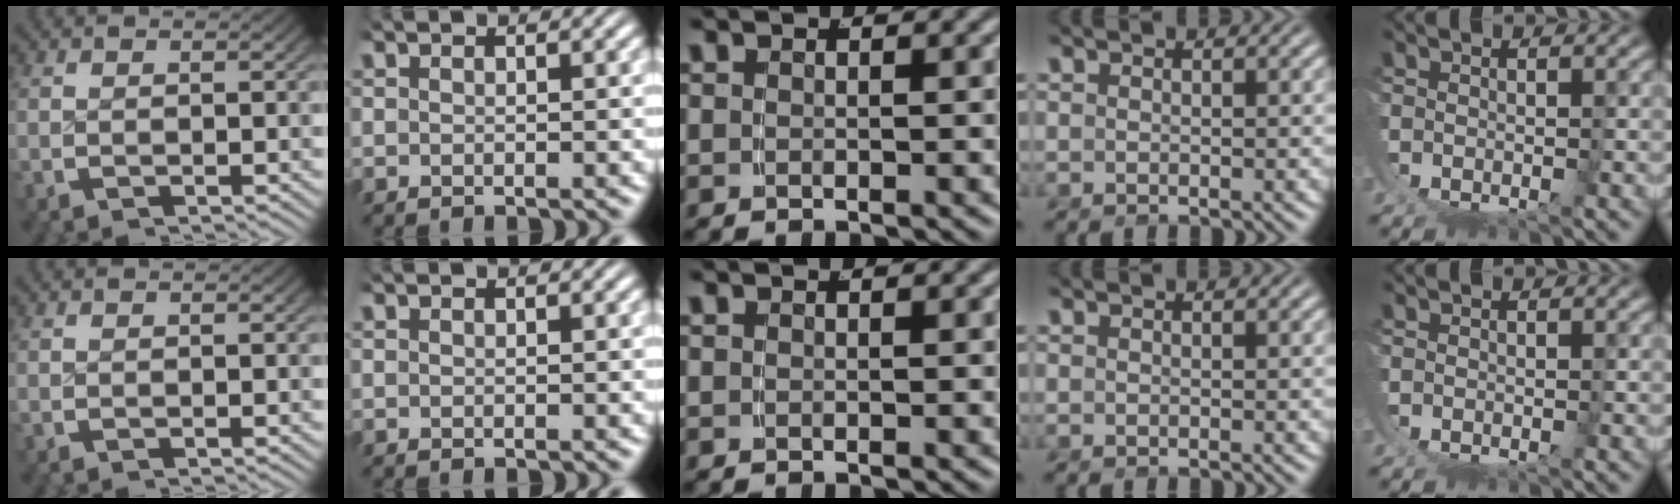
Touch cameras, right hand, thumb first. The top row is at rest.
{}